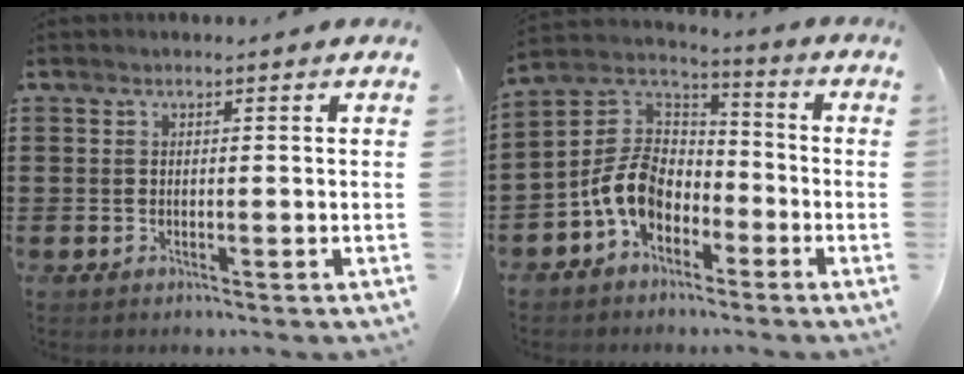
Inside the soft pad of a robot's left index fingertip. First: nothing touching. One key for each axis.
{"total": 9.4, "fx": -4.3, "fy": 6.4, "fz": 5.4, "tx": -0.147, "ty": 0.011, "tz": -0.092}